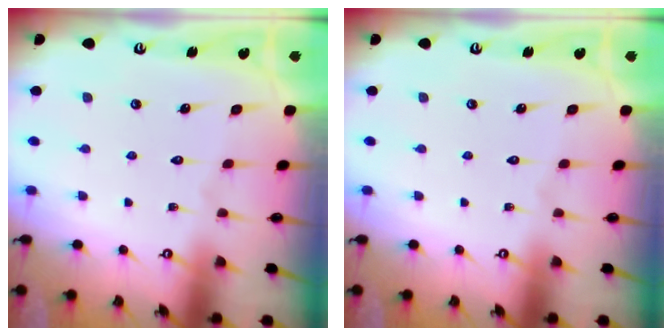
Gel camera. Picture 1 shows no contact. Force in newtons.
{"total": 0.0}